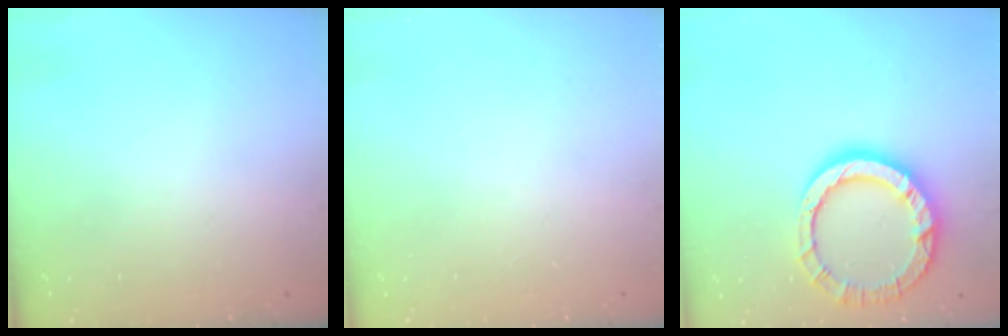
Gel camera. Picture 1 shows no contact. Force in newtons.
{"total": 0.0}
{"total": 13.3, "press": 13.2, "slide": 1.4}